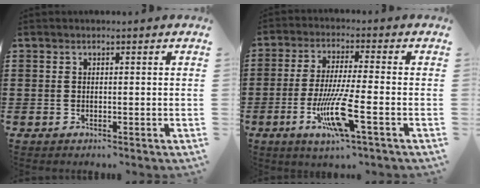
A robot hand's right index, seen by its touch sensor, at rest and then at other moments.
{"total": 9.7, "force": [-3.6, 1.1, 8.9], "torque": [-0.185, -0.018, -0.070]}